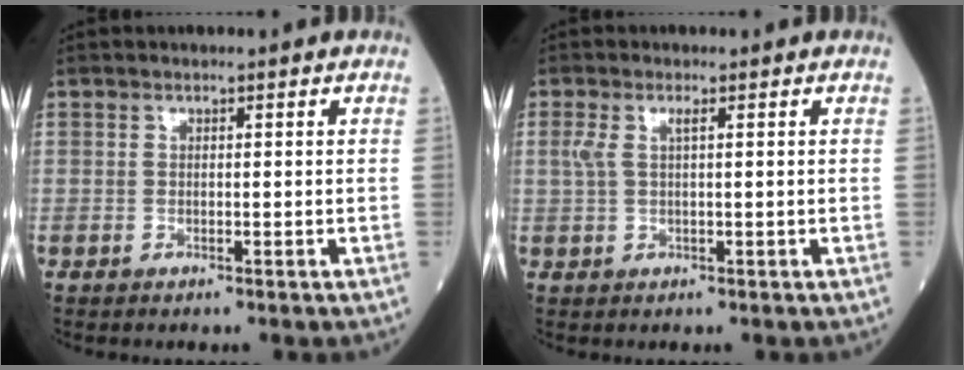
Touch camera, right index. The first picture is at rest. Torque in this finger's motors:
{"motor_torque": [0.19, 0.32, 0.19, 0.06]}